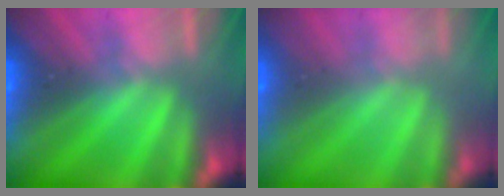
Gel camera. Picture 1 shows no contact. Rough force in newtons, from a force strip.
{"total": 8.1}